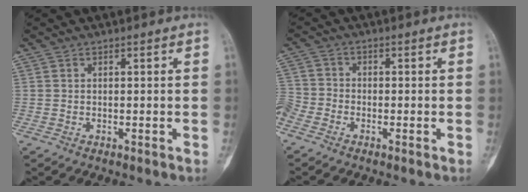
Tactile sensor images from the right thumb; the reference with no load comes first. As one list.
[{"total": 6.2, "force": [-3.7, 4.3, 2.6], "torque": [-0.072, 0.010, -0.083]}]